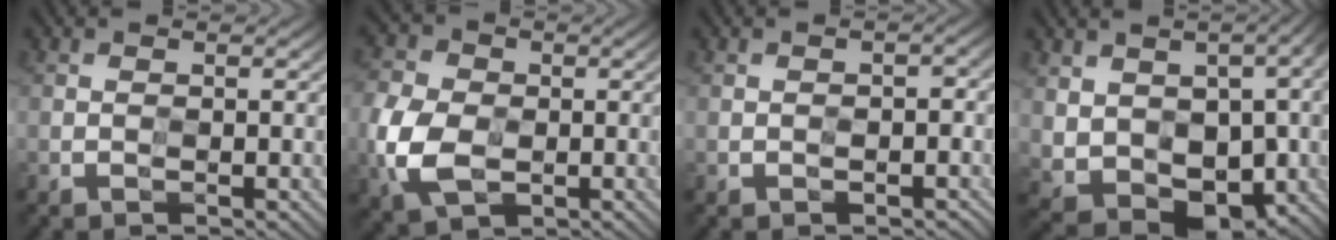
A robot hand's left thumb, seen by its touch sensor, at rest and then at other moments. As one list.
[{"total": 8.4, "force": [-2.0, 6.2, 5.4], "torque": [-0.147, -0.012, -0.048]}, {"total": 1.8, "force": [-0.5, 1.2, 1.3], "torque": [-0.014, -0.004, -0.005]}, {"total": 12.5, "force": [0.3, 8.6, 9.0], "torque": [-0.168, -0.047, 0.037]}]